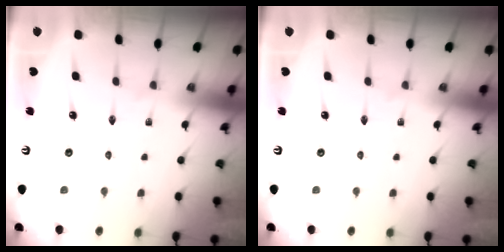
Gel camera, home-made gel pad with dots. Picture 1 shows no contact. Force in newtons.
{"total": 0.0}